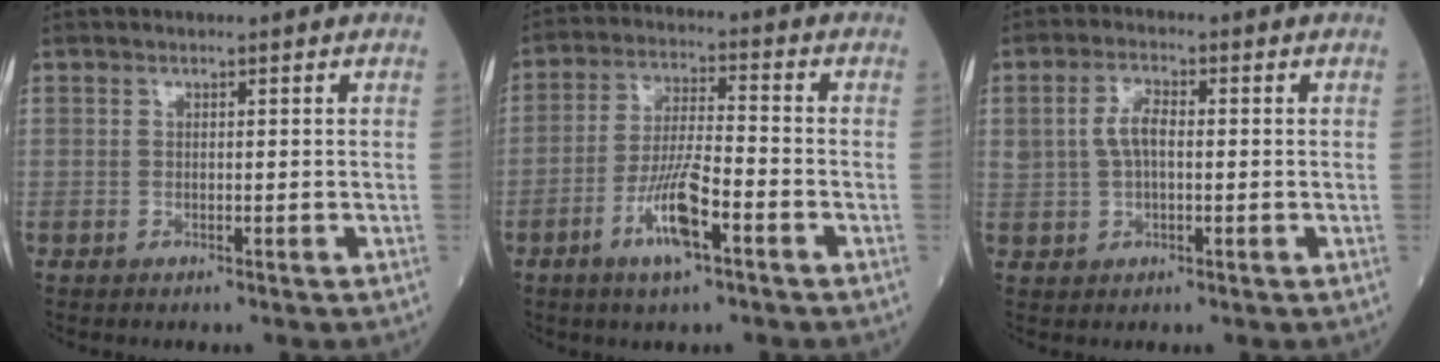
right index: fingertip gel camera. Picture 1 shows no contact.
{"total": 8.8, "force": [-4.2, 1.4, 7.6], "torque": [-0.148, -0.004, -0.076]}
{"total": 4.3, "force": [0.4, 2.1, 3.7], "torque": [-0.080, 0.012, 0.010]}